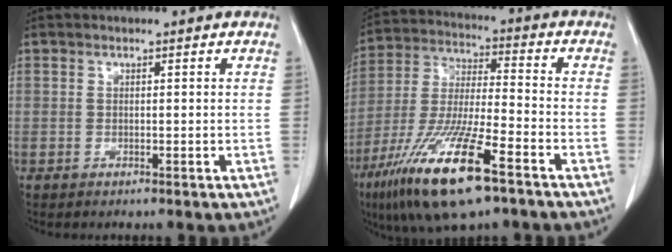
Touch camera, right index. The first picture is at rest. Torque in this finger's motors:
{"motor_torque": [1.27, -0.87, 1.05, 0.21]}